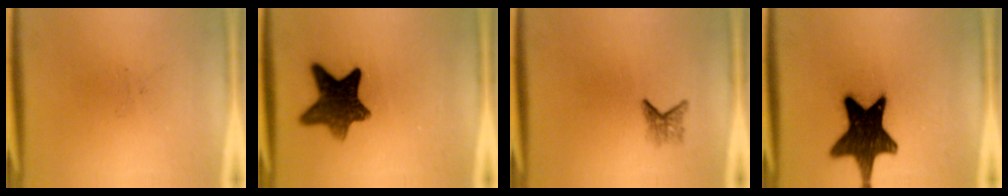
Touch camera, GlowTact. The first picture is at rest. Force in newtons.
{"total": 10.4}
{"total": 1.6}
{"total": 16.2}